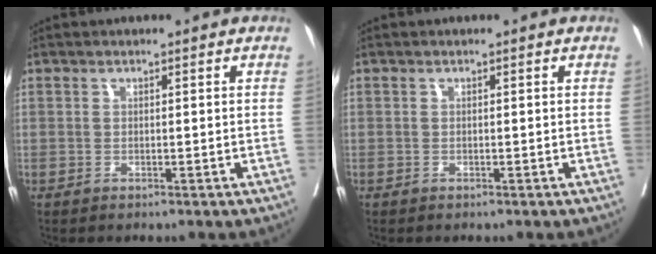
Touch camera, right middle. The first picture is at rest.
{"total": 0.0}